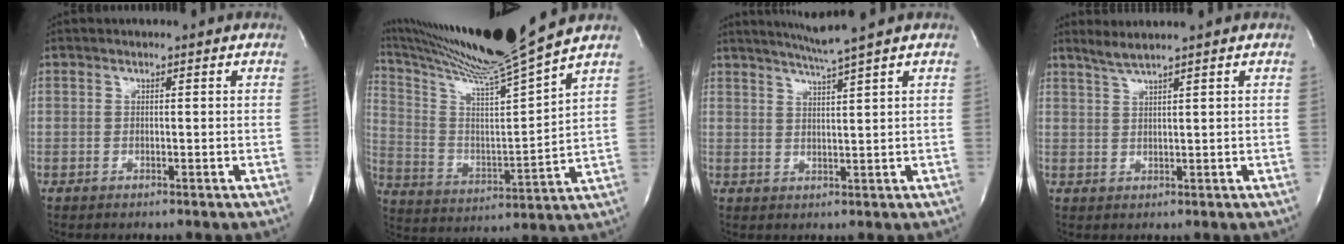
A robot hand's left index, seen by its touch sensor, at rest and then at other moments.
{"total": 19.1, "force": [16.3, -2.6, 9.5], "torque": [-0.180, -0.043, 0.273]}
{"total": 5.2, "force": [4.3, -2.0, 2.3], "torque": [-0.043, -0.009, 0.079]}
{"total": 3.3, "force": [2.7, -1.1, 1.5], "torque": [-0.035, -0.001, 0.058]}